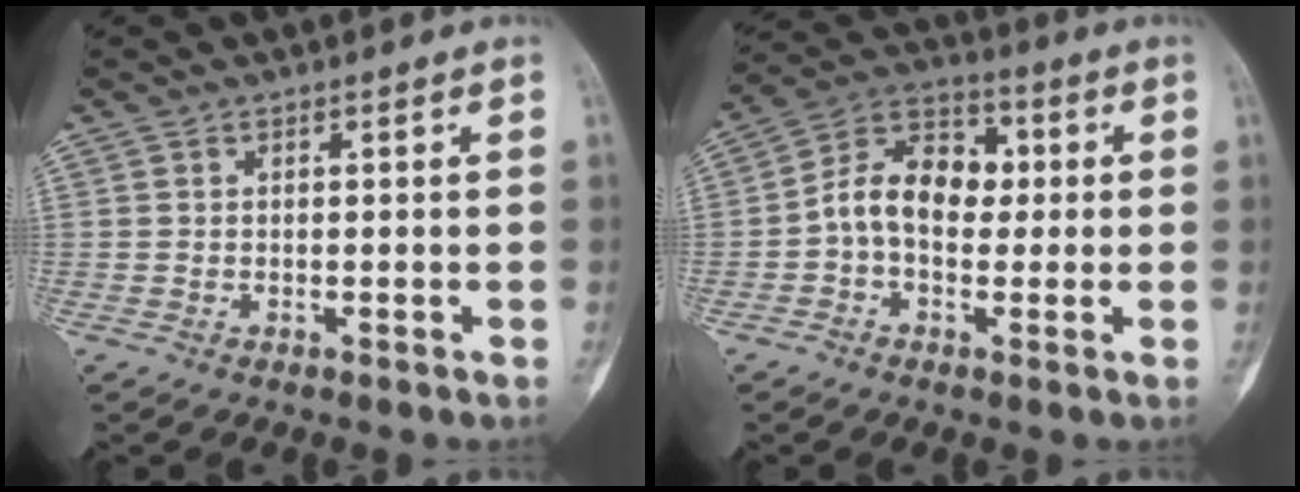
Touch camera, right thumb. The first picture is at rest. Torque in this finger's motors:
{"motor_torque": [1.43, 1.36, 0.91, -0.20, 0.08]}